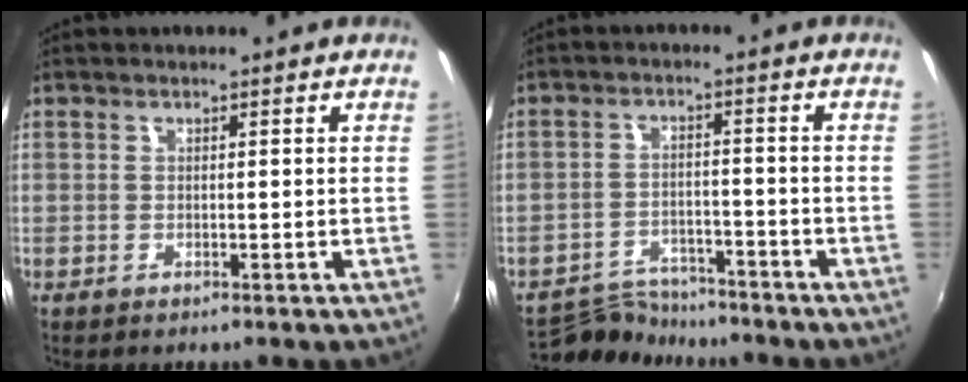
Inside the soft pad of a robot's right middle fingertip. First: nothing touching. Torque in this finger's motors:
{"motor_torque": [-0.45, -0.35, -0.10, -0.04]}